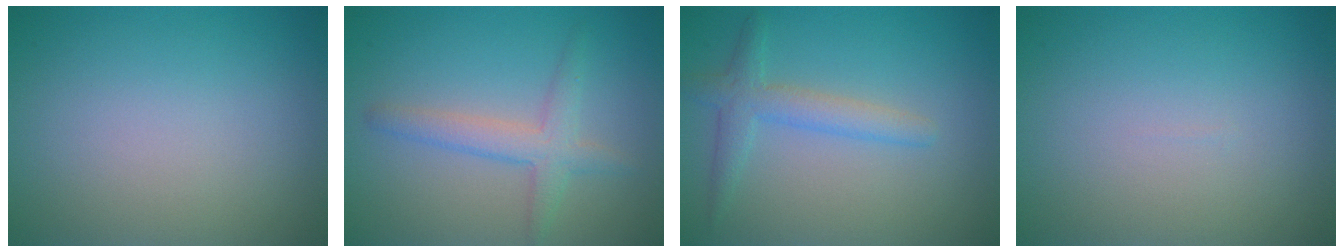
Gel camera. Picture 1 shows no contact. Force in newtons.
{"total": 2.8, "press": 2.8, "slide": 0.2}
{"total": 2.8, "press": 2.7, "slide": 0.2}
{"total": 0.0}